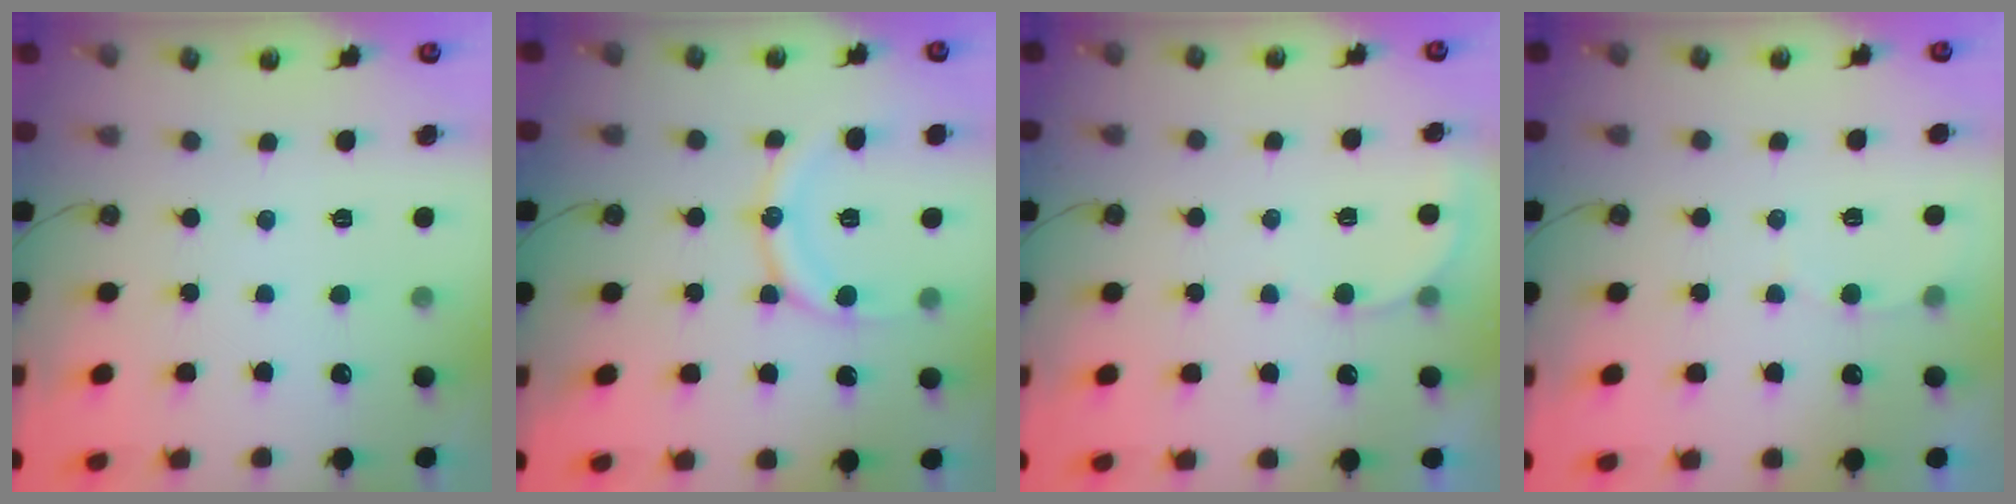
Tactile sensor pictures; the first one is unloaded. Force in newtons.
{"total": 11.1, "press": 11.1, "slide": 0.5}
{"total": 3.7, "press": 3.6, "slide": 0.2}
{"total": 3.6, "press": 3.6, "slide": 0.4}